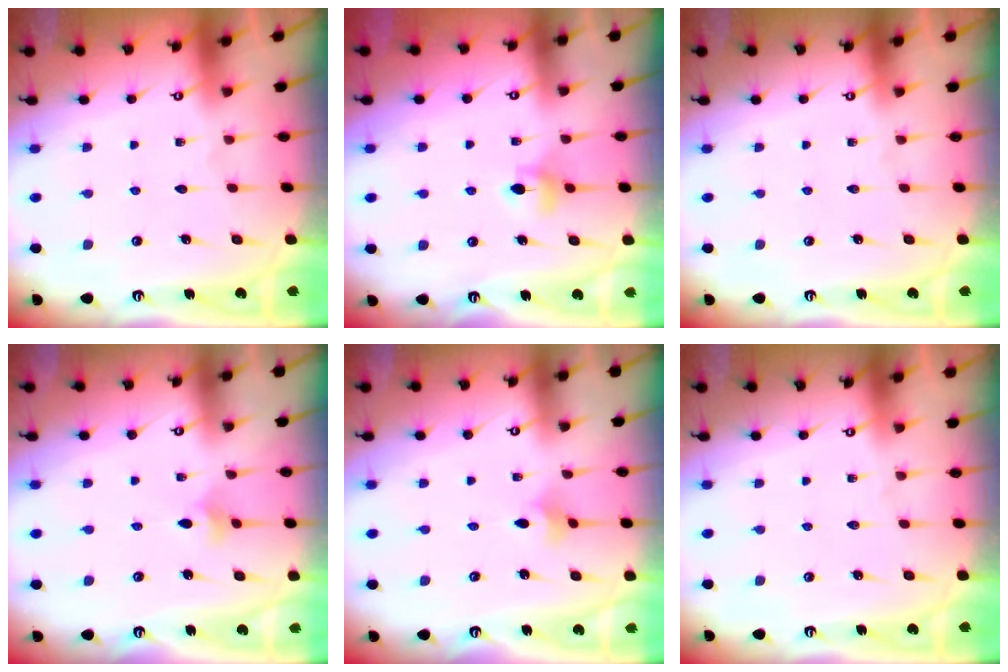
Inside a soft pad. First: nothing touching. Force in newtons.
{"total": 5.5, "press": 5.5, "slide": 0.6}
{"total": 0.0}
{"total": 3.5, "press": 3.4, "slide": 0.8}
{"total": 2.1, "press": 2.1, "slide": 0.5}
{"total": 0.0}